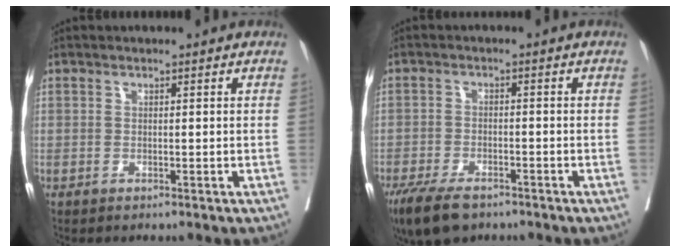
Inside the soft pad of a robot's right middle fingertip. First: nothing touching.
{"total": 8.3, "force": [-6.2, 3.2, 4.5], "torque": [-0.078, -0.009, -0.102]}